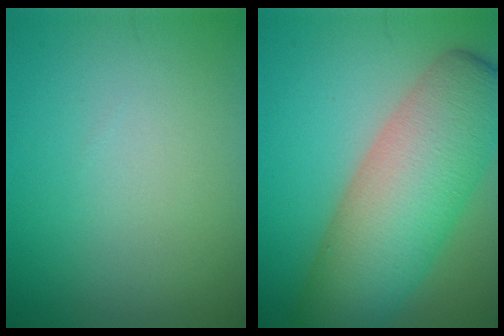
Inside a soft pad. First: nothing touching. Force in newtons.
{"total": 11.7, "press": 11.7, "slide": 0.4}